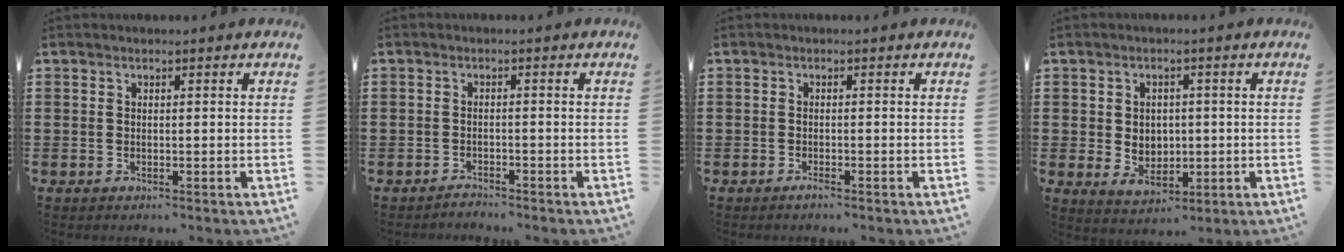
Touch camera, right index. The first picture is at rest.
{"total": 1.4, "force": [-1.4, 0.1, -0.2], "torque": [-0.001, 0.006, -0.032]}
{"total": 1.0, "force": [-0.8, 0.0, 0.6], "torque": [-0.011, -0.006, -0.015]}
{"total": 3.9, "force": [0.0, 3.4, 1.9], "torque": [-0.033, 0.005, -0.006]}